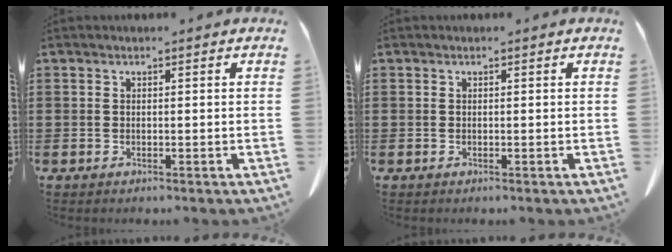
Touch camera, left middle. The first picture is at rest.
{"total": 0.0}